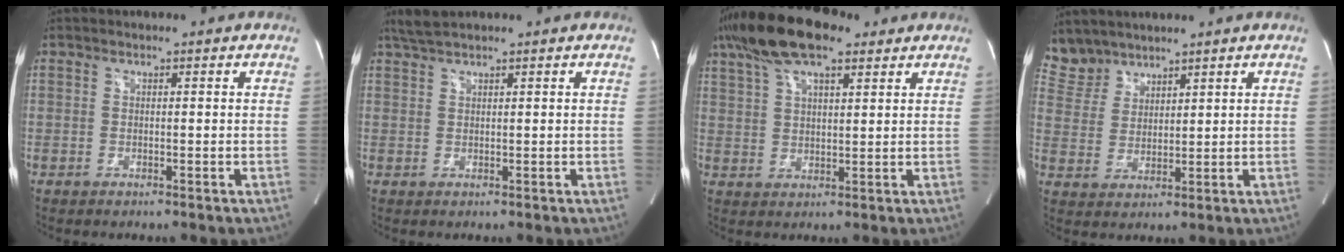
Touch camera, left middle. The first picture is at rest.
{"total": 2.6, "force": [2.4, -0.1, 1.2], "torque": [-0.029, 0.013, 0.049]}
{"total": 13.1, "force": [9.0, 4.1, 8.6], "torque": [-0.172, 0.036, 0.164]}
{"total": 5.3, "force": [4.9, 2.0, -0.2], "torque": [-0.004, 0.008, 0.114]}